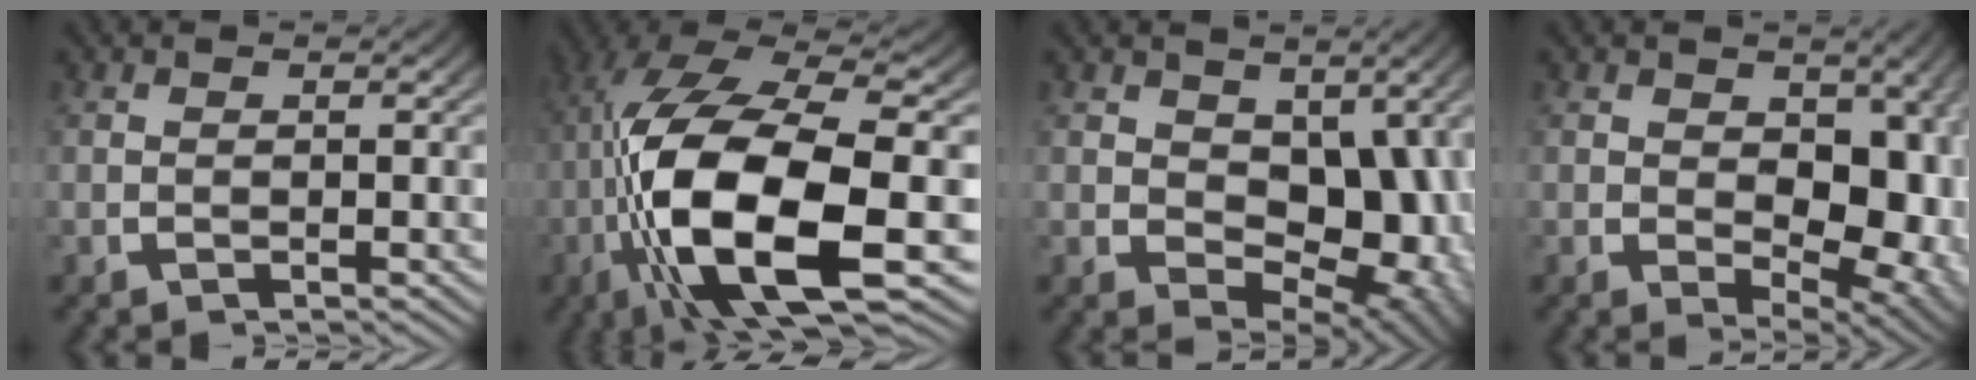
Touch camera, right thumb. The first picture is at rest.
{"total": 18.3, "force": [-3.8, 8.8, 15.5], "torque": [-0.345, -0.057, -0.028]}
{"total": 10.3, "force": [-1.1, 6.8, 7.6], "torque": [-0.138, -0.053, 0.009]}
{"total": 8.6, "force": [-0.7, 5.5, 6.6], "torque": [-0.118, -0.053, 0.015]}